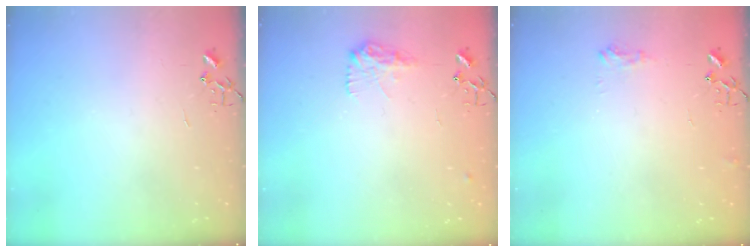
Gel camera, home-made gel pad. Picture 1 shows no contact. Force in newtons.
{"total": 10.2, "press": 10.2, "slide": 0.3}
{"total": 7.2, "press": 7.1, "slide": 1.0}